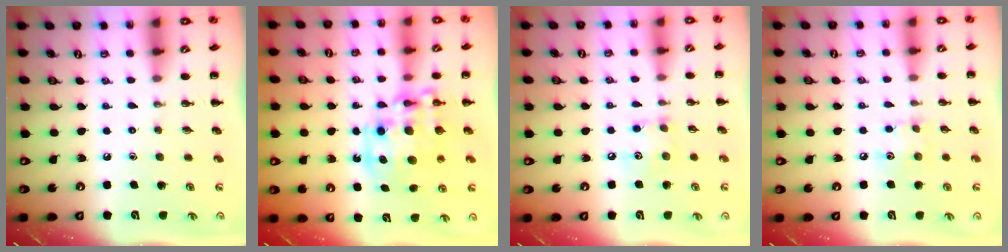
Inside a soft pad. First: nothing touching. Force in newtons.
{"total": 13.5, "press": 13.1, "slide": 3.3}
{"total": 6.5, "press": 6.5, "slide": 0.7}
{"total": 6.0, "press": 5.8, "slide": 1.4}